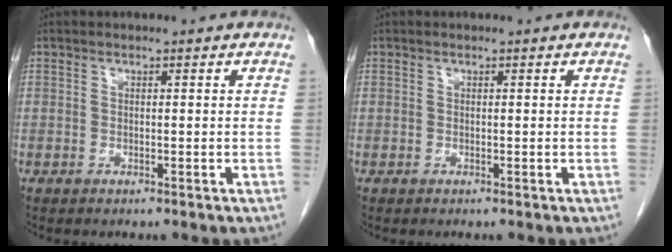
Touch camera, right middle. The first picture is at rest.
{"total": 0.0}